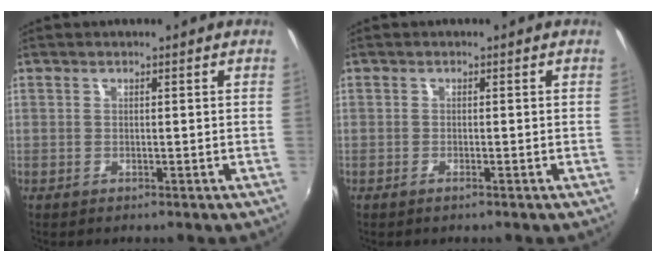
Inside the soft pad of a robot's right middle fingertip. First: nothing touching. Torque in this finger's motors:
{"motor_torque": [-0.37, -0.06, 0.05, 0.00]}